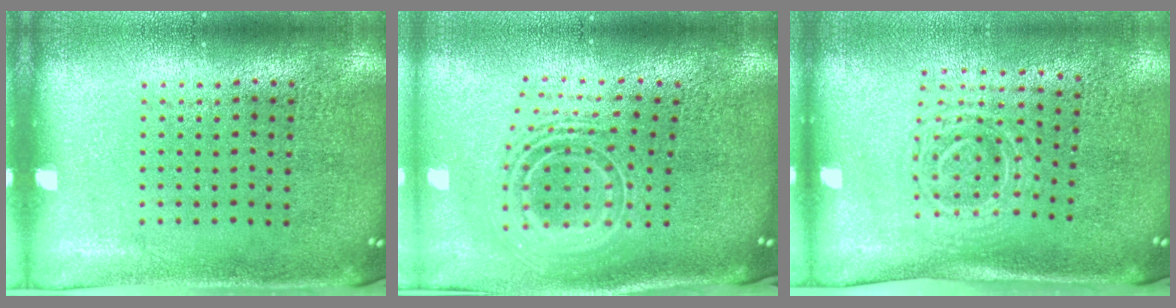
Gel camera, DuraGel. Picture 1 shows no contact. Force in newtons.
{"total": 2.6, "press": 1.8, "slide": 1.9}
{"total": 1.7, "press": 1.4, "slide": 1.0}